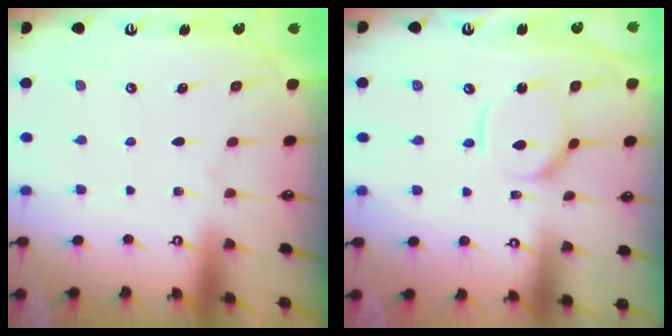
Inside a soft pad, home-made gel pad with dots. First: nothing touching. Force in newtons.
{"total": 9.3, "press": 9.3, "slide": 1.0}